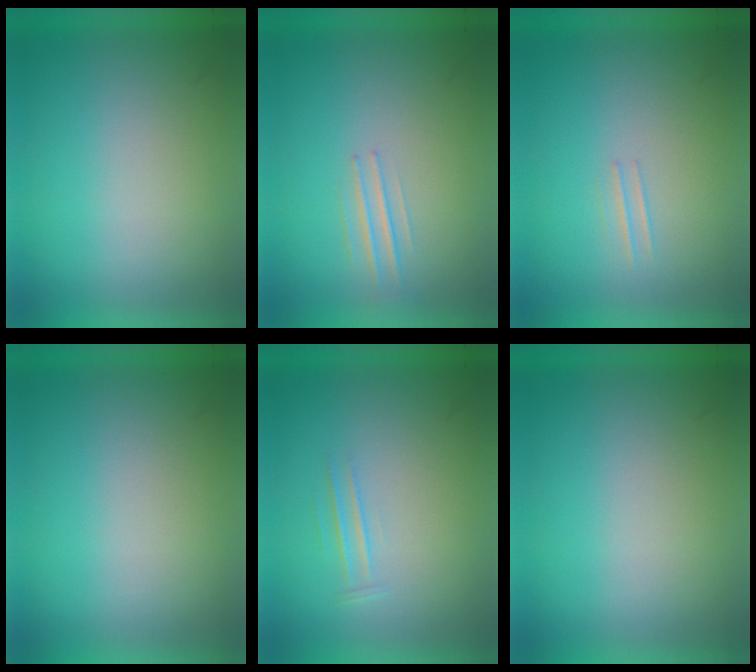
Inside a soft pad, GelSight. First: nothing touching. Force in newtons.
{"total": 1.3}
{"total": 1.0}
{"total": 0.0}
{"total": 1.1}
{"total": 0.0}